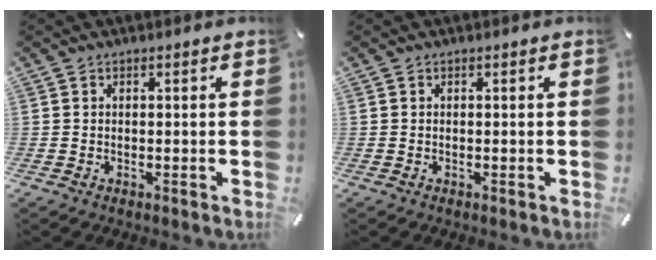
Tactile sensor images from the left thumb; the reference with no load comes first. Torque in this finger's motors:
{"motor_torque": [0.00, 0.00, -0.02, 0.03, 0.00]}